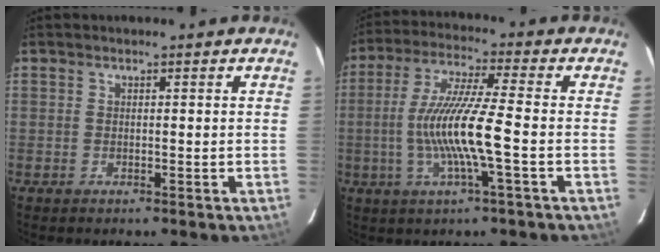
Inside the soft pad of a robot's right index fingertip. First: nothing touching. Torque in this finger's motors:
{"motor_torque": [1.57, -0.57, 0.99, 0.21]}